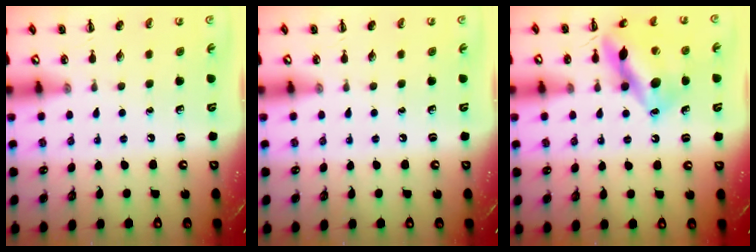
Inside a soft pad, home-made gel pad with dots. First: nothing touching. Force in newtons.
{"total": 0.0}
{"total": 14.6, "press": 14.4, "slide": 2.0}